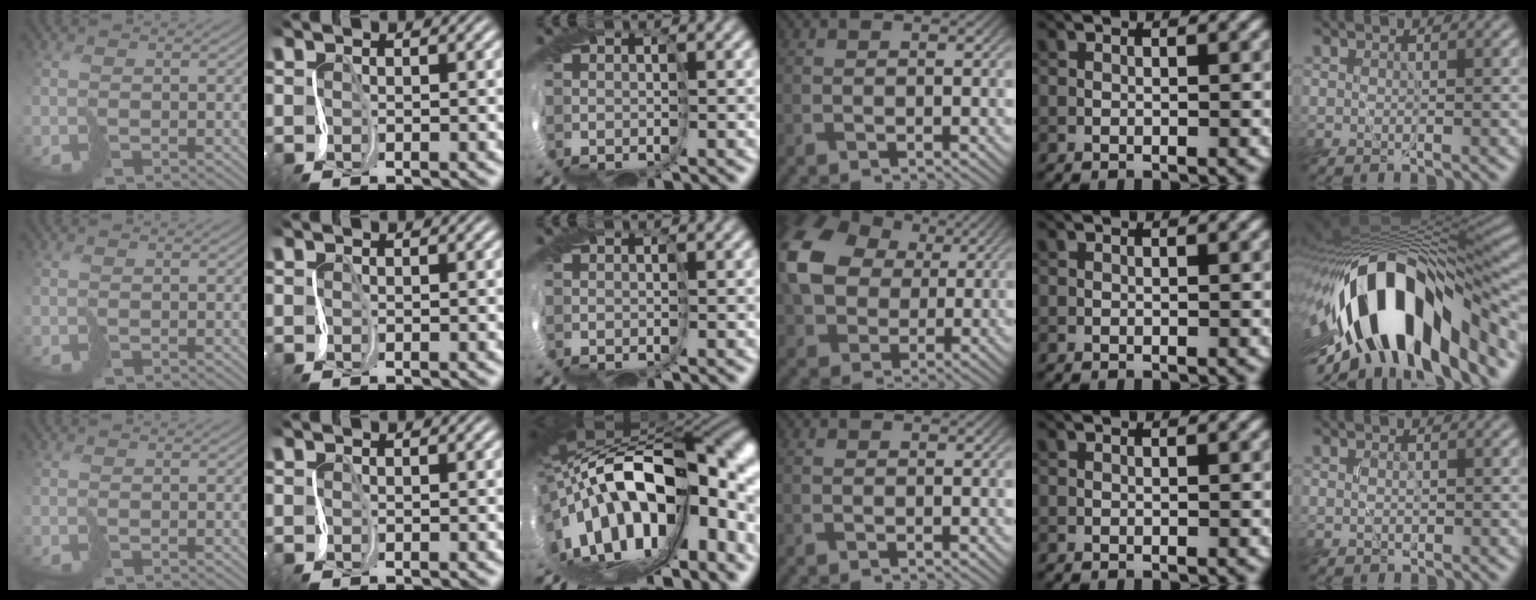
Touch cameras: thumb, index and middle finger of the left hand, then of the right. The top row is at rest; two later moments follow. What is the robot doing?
{"motion": "cut", "object": "bubble wrap"}